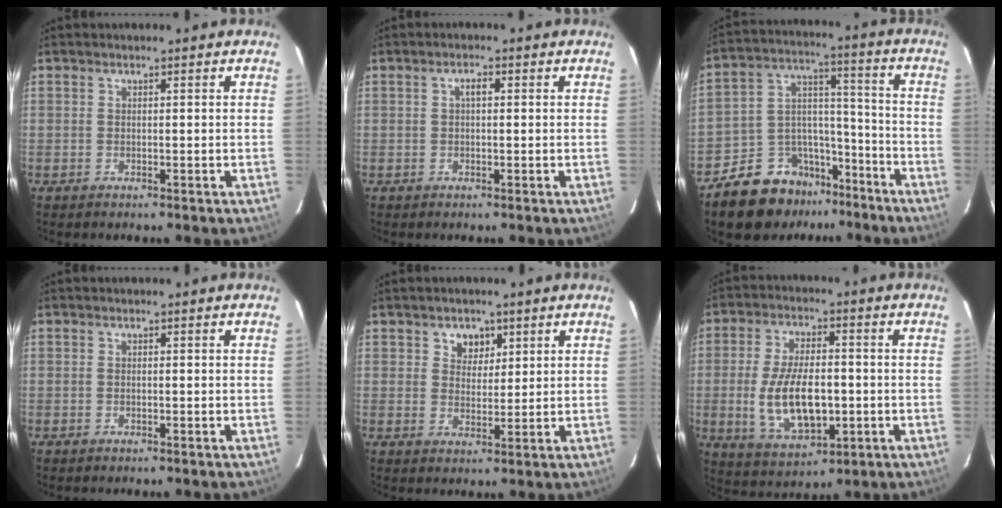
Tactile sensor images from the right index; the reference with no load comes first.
{"total": 1.6, "force": [0.3, 0.7, 1.4], "torque": [-0.027, 0.008, 0.003]}
{"total": 13.6, "force": [-10.0, 8.3, 3.8], "torque": [-0.081, 0.066, -0.149]}
{"total": 0.0}
{"total": 4.1, "force": [2.1, 3.2, 1.3], "torque": [-0.011, 0.003, 0.037]}
{"total": 13.6, "force": [-2.0, 6.4, 11.9], "torque": [-0.235, -0.007, -0.023]}